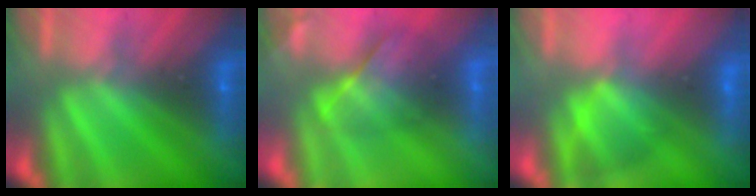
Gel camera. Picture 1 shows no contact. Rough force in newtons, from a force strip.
{"total": 3.7}
{"total": 2.9}